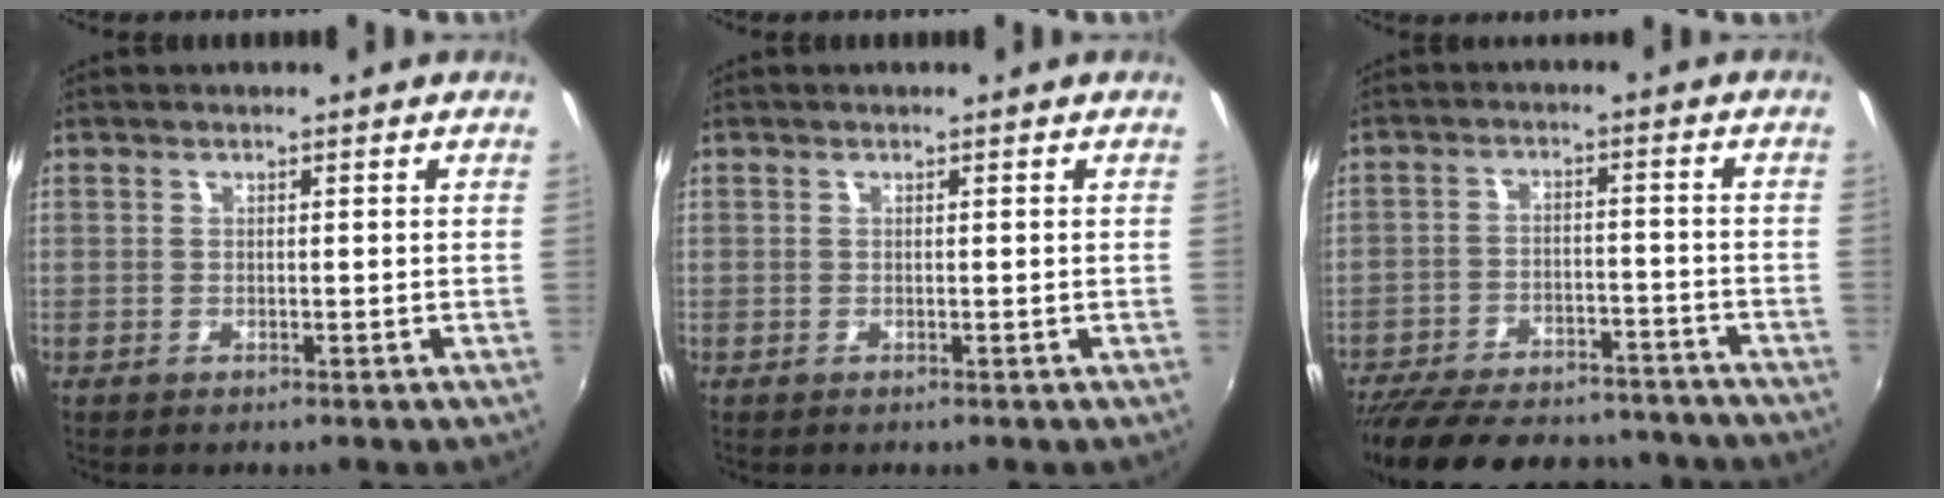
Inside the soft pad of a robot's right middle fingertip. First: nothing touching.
{"total": 0.0}
{"total": 22.1, "force": [-18.8, 8.0, 8.5], "torque": [-0.186, 0.006, -0.254]}